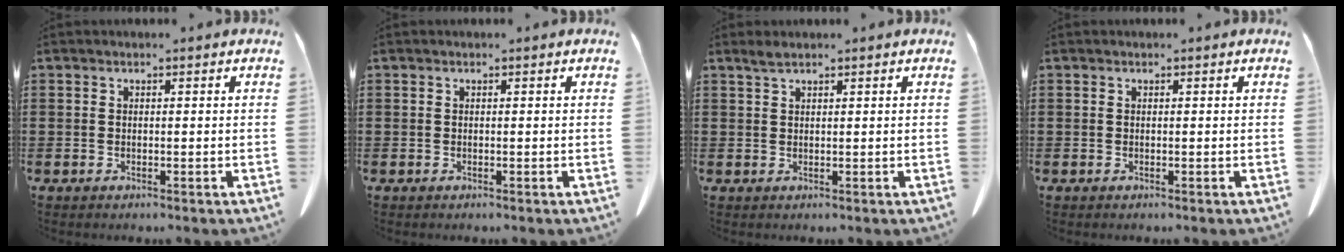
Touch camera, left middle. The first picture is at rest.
{"total": 0.0}
{"total": 1.4, "force": [1.1, 0.2, 0.9], "torque": [-0.019, 0.000, 0.020]}
{"total": 0.0}